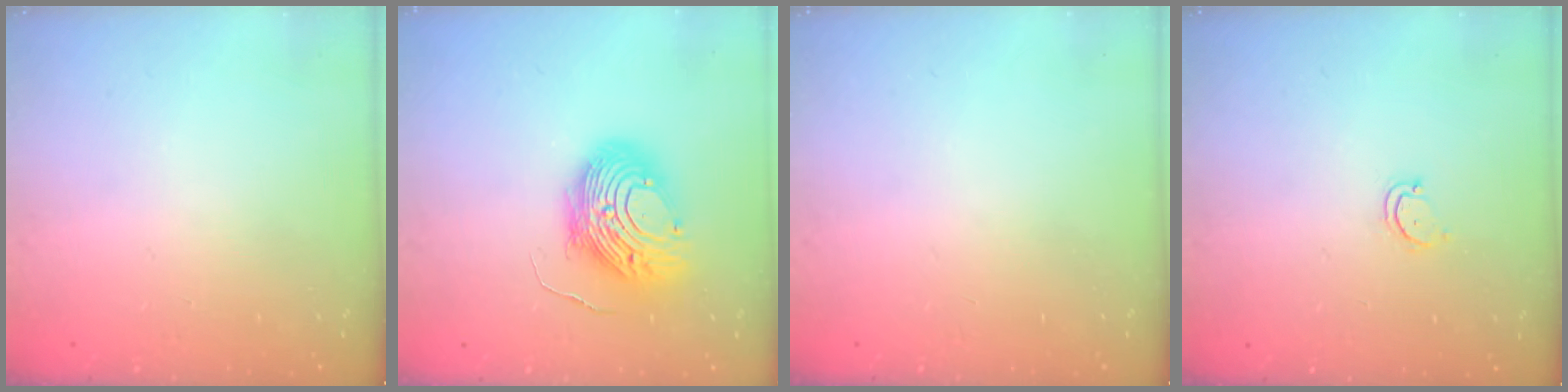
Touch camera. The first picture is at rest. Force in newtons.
{"total": 12.9, "press": 12.9, "slide": 0.6}
{"total": 0.0}
{"total": 2.7, "press": 2.7, "slide": 0.3}